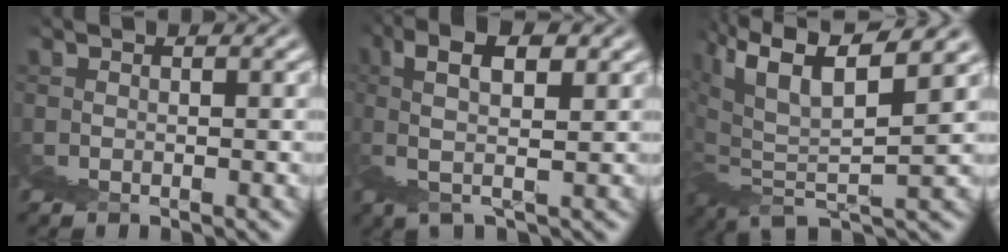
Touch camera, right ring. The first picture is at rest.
{"total": 4.2, "force": [3.7, -2.0, 0.0], "torque": [0.035, 0.040, 0.043]}
{"total": 4.0, "force": [2.6, -0.2, 3.1], "torque": [-0.053, 0.013, 0.042]}